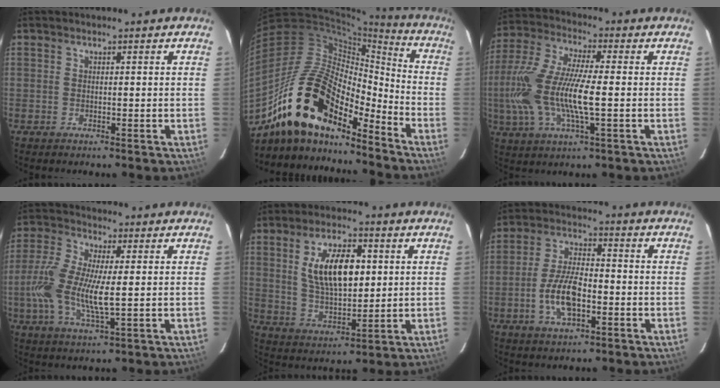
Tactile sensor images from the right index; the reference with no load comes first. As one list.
[{"total": 21.6, "force": [-16.0, 8.5, 11.8], "torque": [-0.216, 0.003, -0.299]}, {"total": 18.0, "force": [-2.1, 4.8, 17.2], "torque": [-0.346, -0.007, -0.046]}, {"total": 11.8, "force": [-0.7, 3.4, 11.3], "torque": [-0.241, -0.002, -0.018]}, {"total": 12.4, "force": [2.9, 5.7, 10.6], "torque": [-0.196, 0.007, 0.061]}, {"total": 9.7, "force": [-3.1, 4.1, 8.3], "torque": [-0.171, 0.003, -0.055]}]